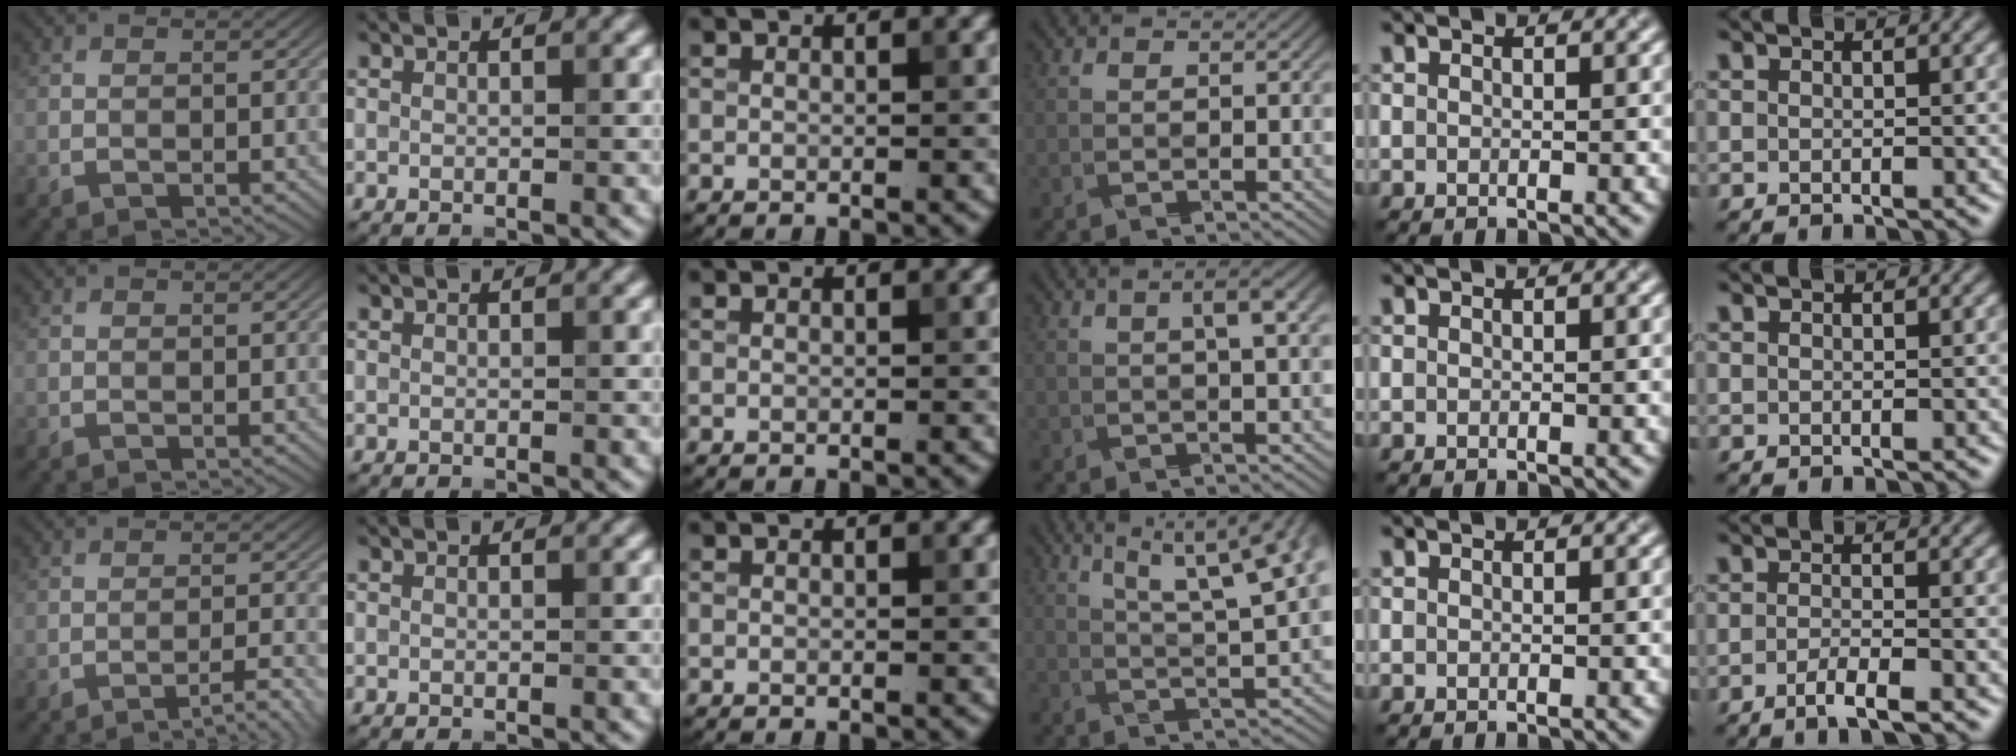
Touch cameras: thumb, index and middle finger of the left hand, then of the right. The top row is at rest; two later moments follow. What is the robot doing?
{"motion": "pour", "object": "sugar"}